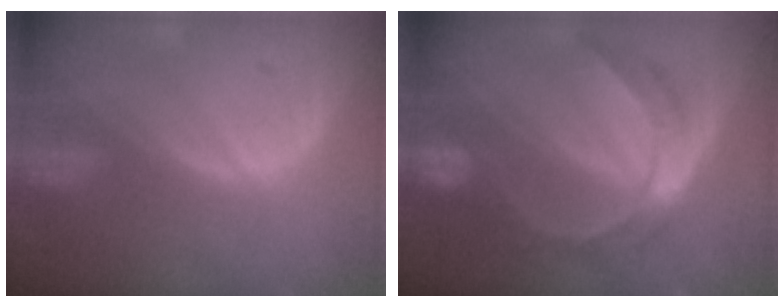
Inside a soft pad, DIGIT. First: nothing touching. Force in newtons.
{"total": 8.5, "press": 8.5, "slide": 0.7}